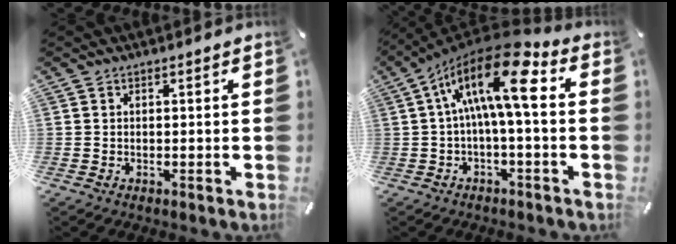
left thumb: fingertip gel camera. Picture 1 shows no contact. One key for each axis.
{"total": 17.1, "fx": 3.0, "fy": 5.7, "fz": 15.9, "tx": -0.294, "ty": -0.016, "tz": 0.045}